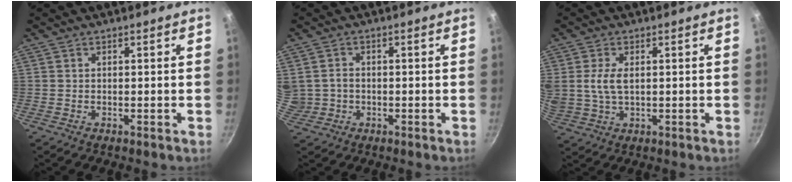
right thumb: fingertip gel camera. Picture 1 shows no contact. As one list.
[{"total": 6.3, "force": [-0.1, 5.6, 2.9], "torque": [-0.060, 0.014, 0.005]}, {"total": 5.9, "force": [1.0, 3.3, 4.8], "torque": [-0.096, -0.001, 0.021]}]